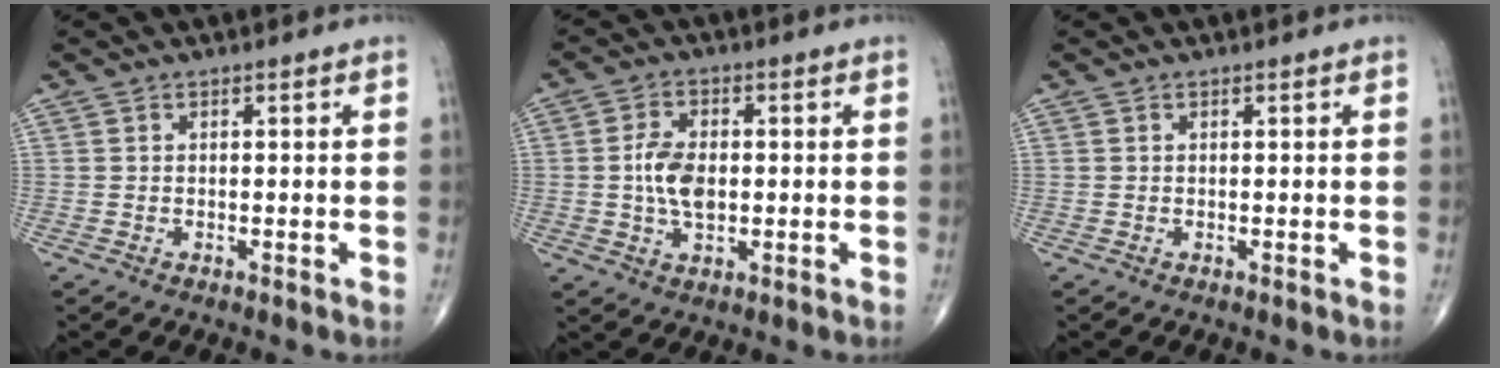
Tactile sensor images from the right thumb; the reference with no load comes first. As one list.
[{"total": 6.8, "force": [-0.1, 4.0, 5.6], "torque": [-0.102, 0.002, -0.004]}, {"total": 0.0}]